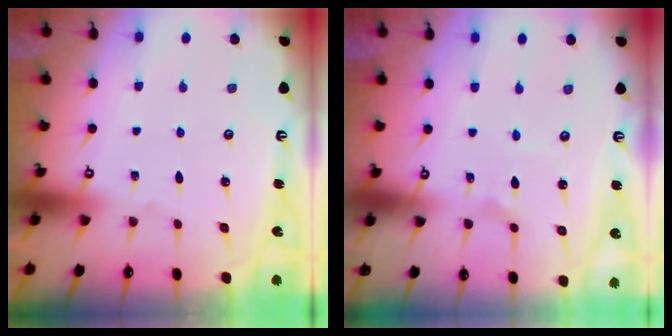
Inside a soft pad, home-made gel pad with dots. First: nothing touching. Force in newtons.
{"total": 1.8, "press": 1.8, "slide": 0.1}